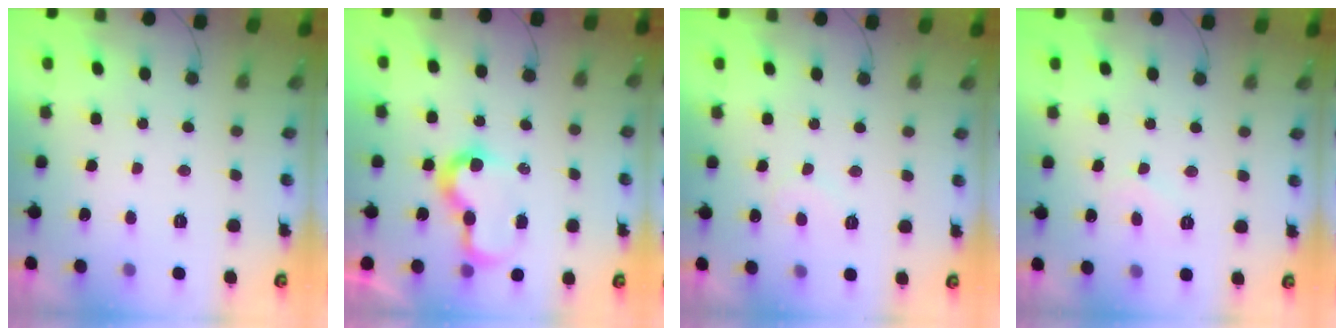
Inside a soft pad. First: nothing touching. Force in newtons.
{"total": 8.5, "press": 8.5, "slide": 0.1}
{"total": 6.1, "press": 6.1, "slide": 0.5}
{"total": 4.0, "press": 4.0, "slide": 0.4}